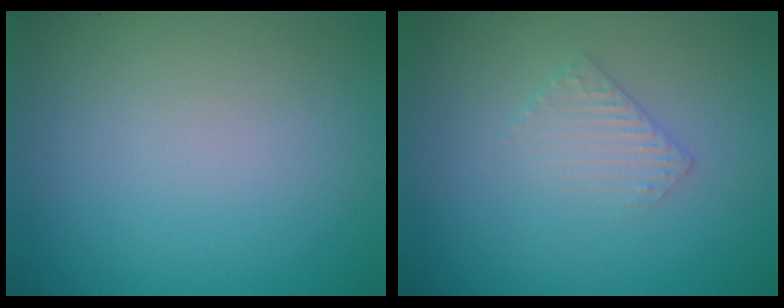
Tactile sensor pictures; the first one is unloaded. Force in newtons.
{"total": 1.6, "press": 1.6, "slide": 0.4}